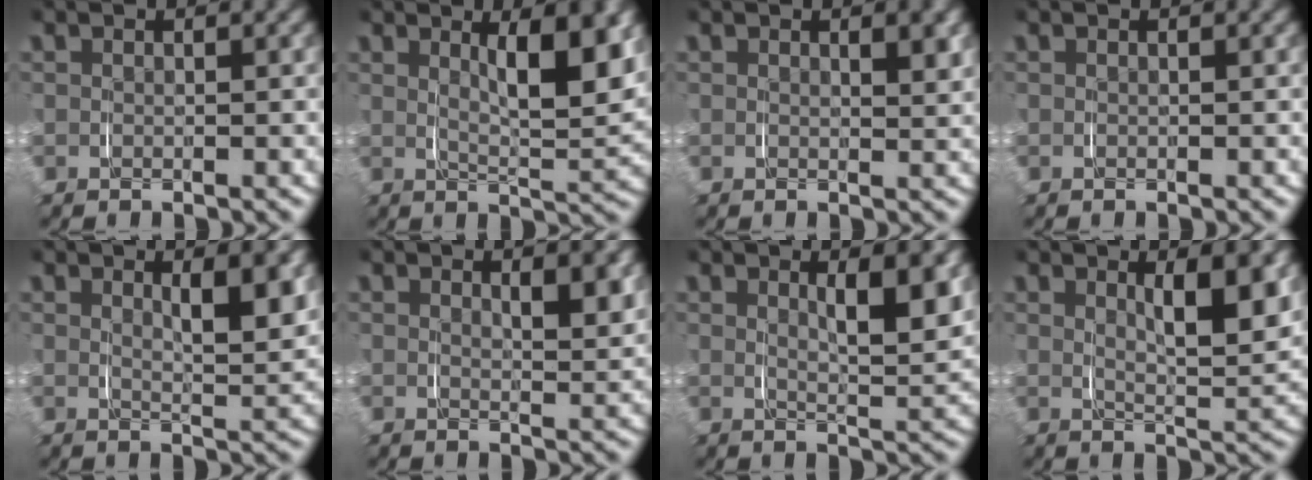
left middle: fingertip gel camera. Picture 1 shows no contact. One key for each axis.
{"total": 5.9, "fx": 2.1, "fy": 1.6, "fz": 5.3, "tx": -0.079, "ty": -0.015, "tz": 0.040}
{"total": 1.2, "fx": 0.6, "fy": 0.2, "fz": 1.0, "tx": -0.012, "ty": -0.003, "tz": 0.011}
{"total": 0.0}
{"total": 3.6, "fx": 1.7, "fy": 0.7, "fz": 3.1, "tx": -0.045, "ty": -0.013, "tz": 0.031}
{"total": 2.2, "fx": 1.3, "fy": 0.4, "fz": 1.8, "tx": -0.024, "ty": -0.010, "tz": 0.024}
{"total": 4.2, "fx": 1.8, "fy": 0.9, "fz": 3.7, "tx": -0.053, "ty": -0.014, "tz": 0.033}
{"total": 4.7, "fx": 1.9, "fy": 1.1, "fz": 4.1, "tx": -0.060, "ty": -0.015, "tz": 0.036}